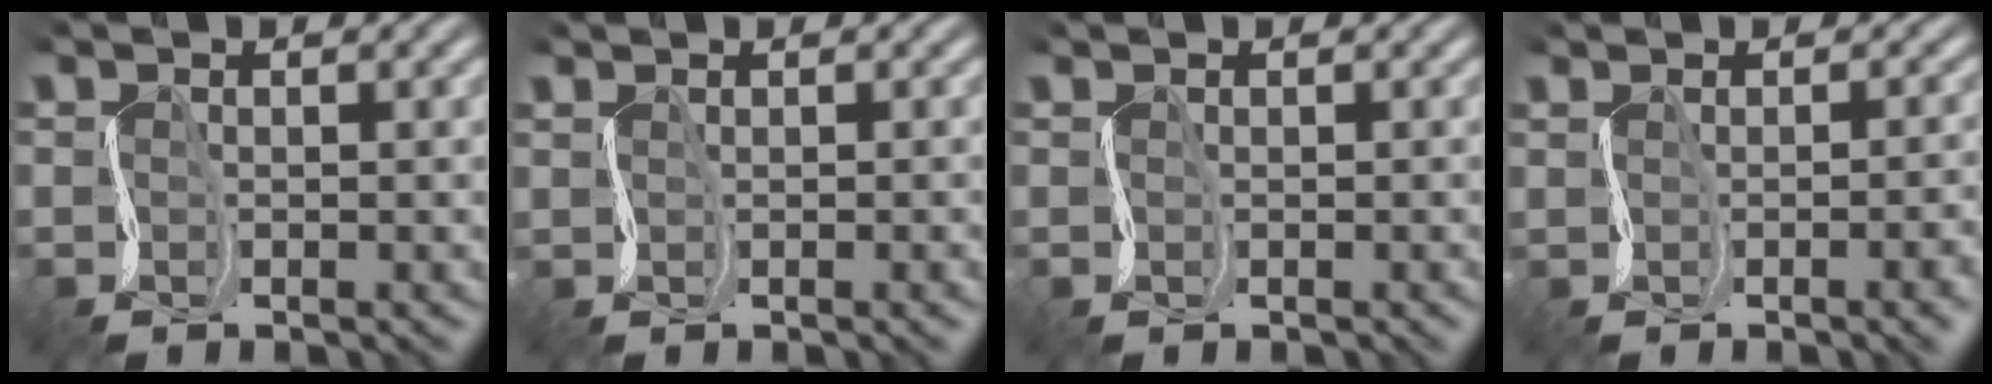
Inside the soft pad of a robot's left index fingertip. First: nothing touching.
{"total": 0.7, "force": [0.6, 0.3, 0.2], "torque": [0.012, 0.002, 0.013]}
{"total": 0.7, "force": [0.0, -0.1, -0.7], "torque": [0.009, -0.004, 0.002]}
{"total": 4.8, "force": [-0.8, 2.3, 4.1], "torque": [-0.010, 0.009, 0.002]}